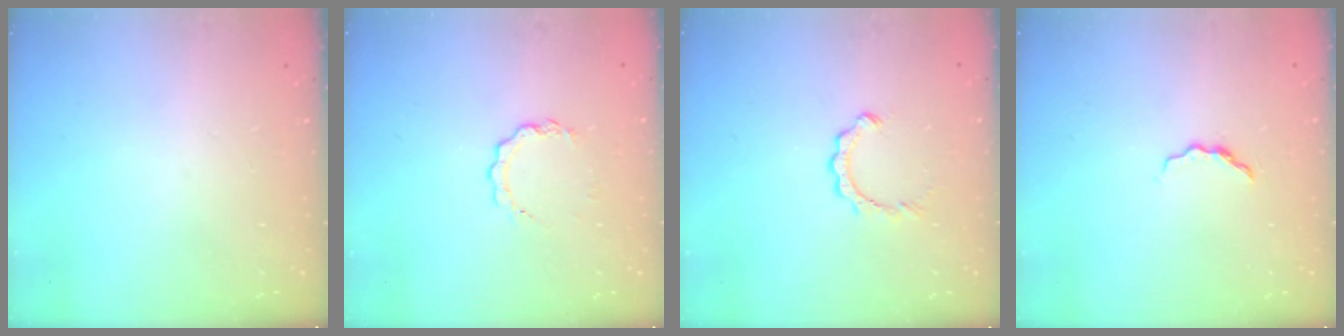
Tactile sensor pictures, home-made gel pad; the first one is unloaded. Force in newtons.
{"total": 5.8, "press": 5.8, "slide": 0.5}
{"total": 2.8, "press": 2.8, "slide": 0.3}
{"total": 3.8, "press": 3.8, "slide": 0.5}